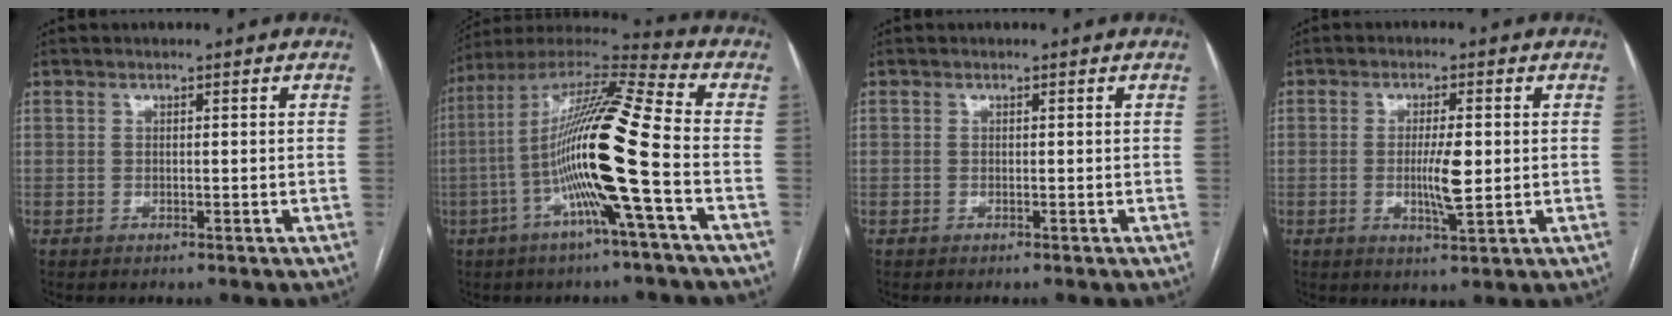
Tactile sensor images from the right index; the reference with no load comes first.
{"total": 18.4, "force": [-4.2, -0.5, 17.9], "torque": [-0.338, 0.004, -0.093]}
{"total": 0.0}
{"total": 5.4, "force": [-0.3, 0.7, 5.4], "torque": [-0.099, -0.008, -0.005]}